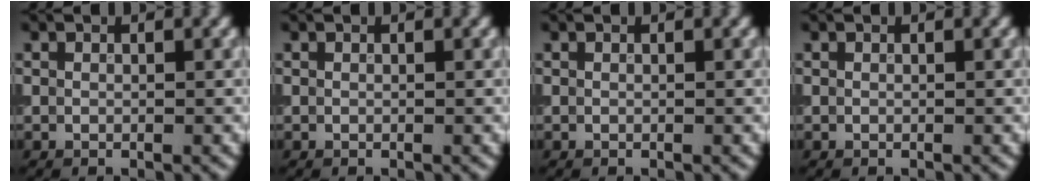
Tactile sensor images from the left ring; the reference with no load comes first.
{"total": 0.0}
{"total": 0.0}
{"total": 0.0}